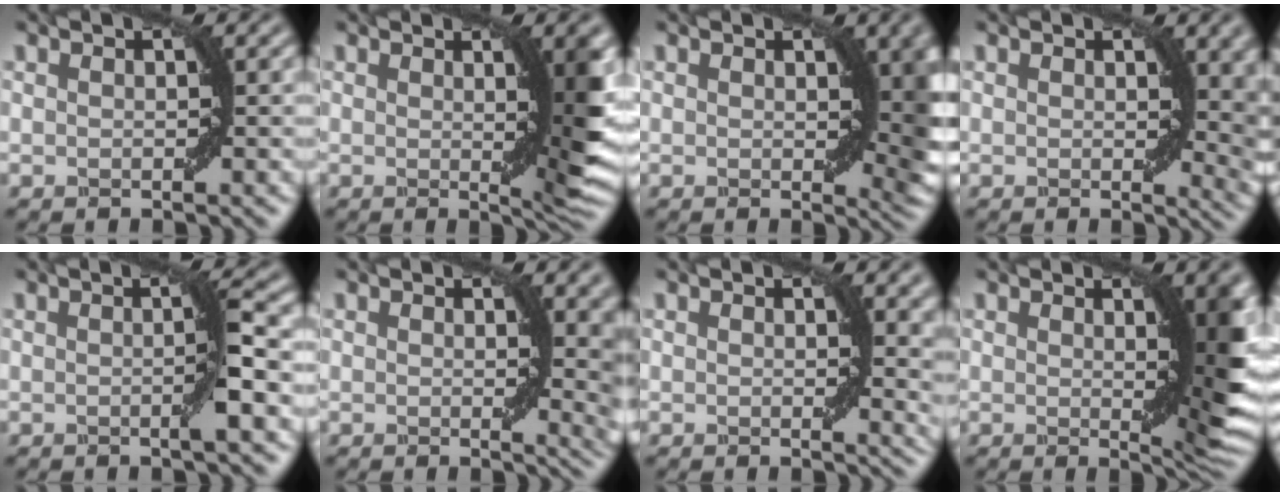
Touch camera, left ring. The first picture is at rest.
{"total": 5.7, "force": [0.8, 1.1, 5.6], "torque": [-0.063, -0.009, 0.016]}
{"total": 5.7, "force": [1.1, 2.9, 4.8], "torque": [-0.046, -0.008, 0.020]}
{"total": 5.4, "force": [1.3, 2.7, 4.6], "torque": [-0.041, -0.010, 0.025]}
{"total": 2.8, "force": [-0.2, 0.1, 2.8], "torque": [-0.044, -0.002, -0.006]}
{"total": 6.9, "force": [1.2, 2.9, 6.1], "torque": [-0.032, -0.003, 0.019]}
{"total": 4.1, "force": [1.3, 1.5, 3.6], "torque": [-0.033, -0.009, 0.023]}
{"total": 6.3, "force": [1.1, 1.3, 6.0], "torque": [-0.071, -0.008, 0.019]}